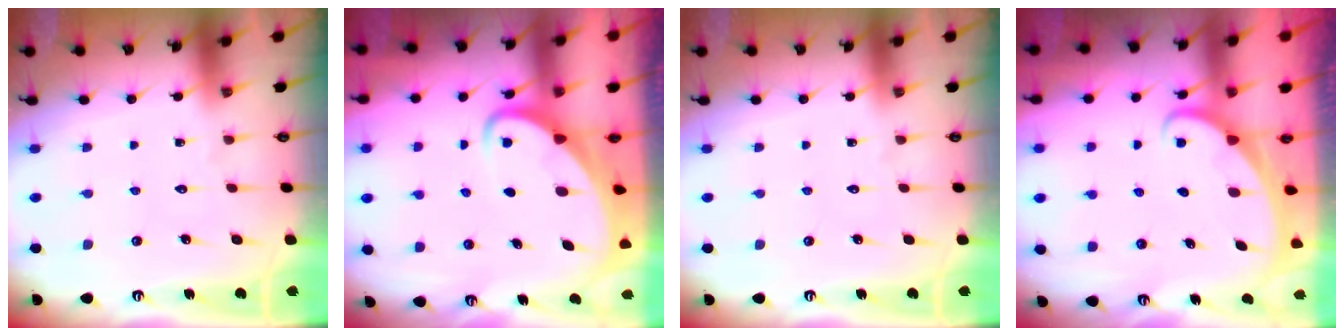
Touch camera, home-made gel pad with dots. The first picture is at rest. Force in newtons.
{"total": 3.0, "press": 3.0, "slide": 0.4}
{"total": 0.0}
{"total": 1.9, "press": 1.9, "slide": 0.1}